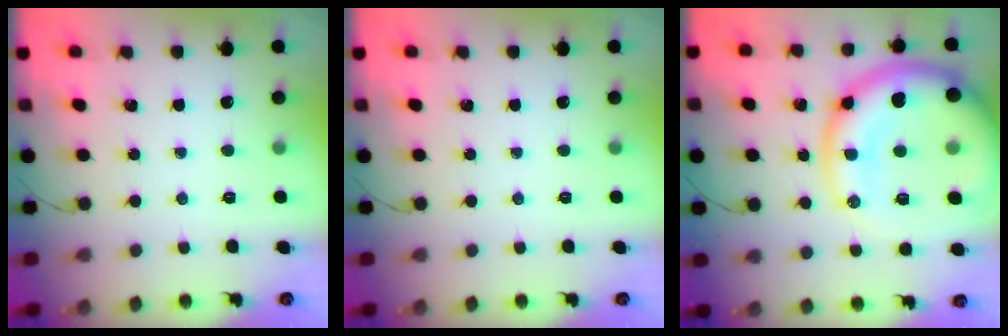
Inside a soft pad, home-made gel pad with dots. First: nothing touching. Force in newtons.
{"total": 0.0}
{"total": 22.0, "press": 21.6, "slide": 4.0}